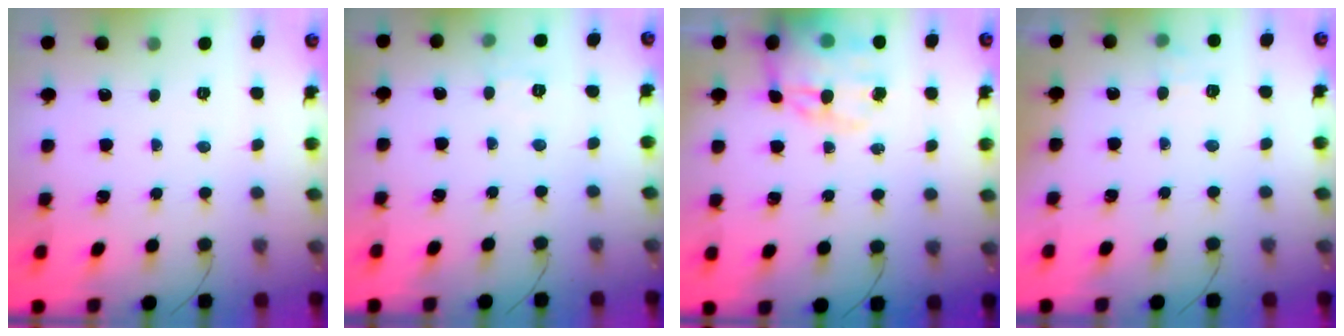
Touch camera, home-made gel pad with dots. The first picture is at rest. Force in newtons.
{"total": 6.1, "press": 6.0, "slide": 1.3}
{"total": 16.2, "press": 15.6, "slide": 4.4}
{"total": 6.2, "press": 5.9, "slide": 1.8}